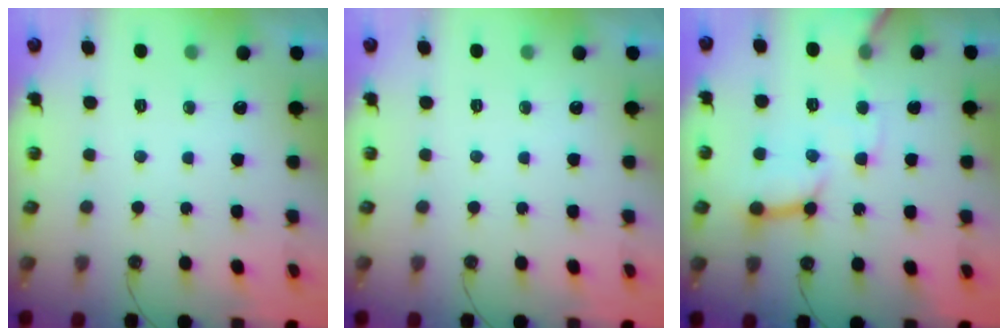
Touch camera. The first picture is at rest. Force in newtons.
{"total": 0.0}
{"total": 12.2, "press": 12.2, "slide": 1.1}